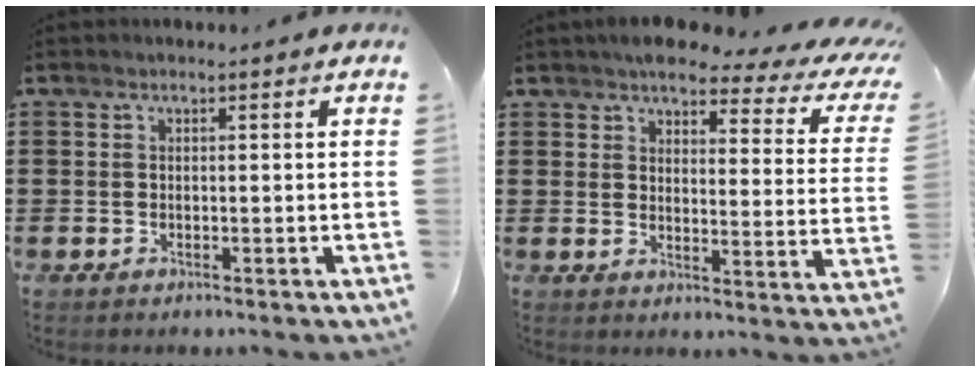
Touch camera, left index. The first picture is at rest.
{"total": 5.7, "force": [4.7, 1.8, 2.7], "torque": [-0.061, -0.025, 0.077]}